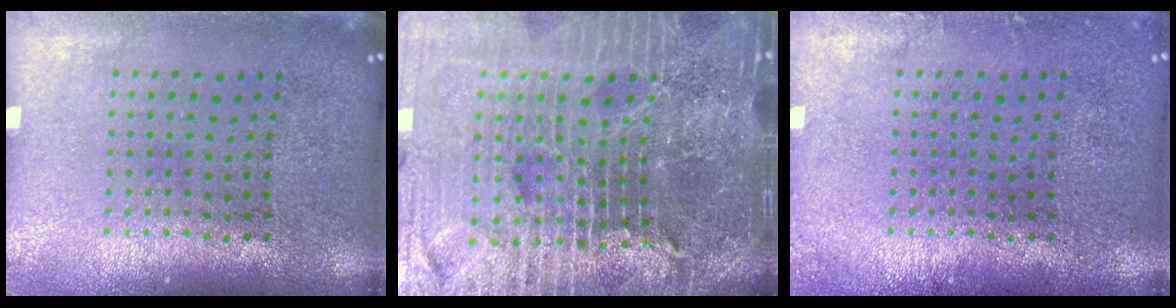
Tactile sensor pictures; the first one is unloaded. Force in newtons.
{"total": 6.8, "press": 5.9, "slide": 3.3}
{"total": 0.7, "press": 0.7, "slide": 0.1}